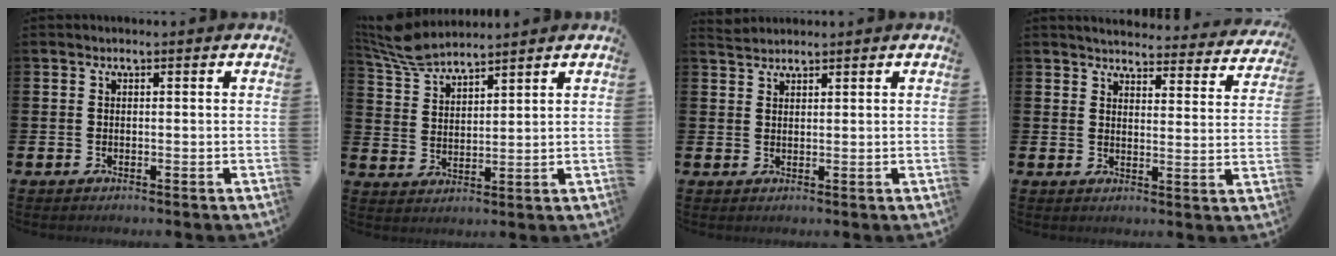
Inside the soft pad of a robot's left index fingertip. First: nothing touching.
{"total": 6.3, "force": [6.1, 0.8, 1.5], "torque": [-0.054, -0.026, 0.114]}
{"total": 1.9, "force": [1.8, 0.5, 0.0], "torque": [0.007, -0.001, 0.032]}
{"total": 3.9, "force": [3.8, 0.7, 0.5], "torque": [-0.020, -0.034, 0.063]}